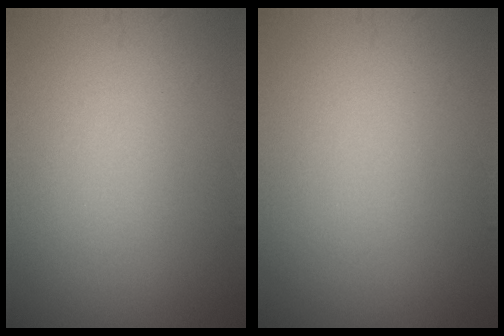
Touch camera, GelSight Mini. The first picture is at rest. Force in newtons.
{"total": 0.0}